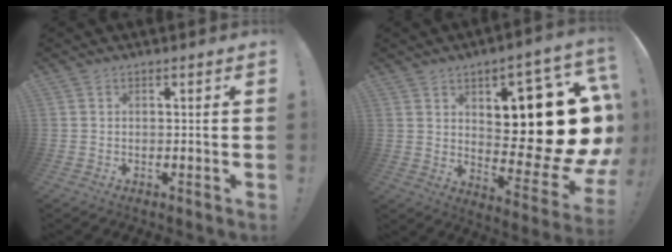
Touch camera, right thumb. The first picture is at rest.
{"total": 22.1, "force": [4.3, 9.2, 19.7], "torque": [-0.253, -0.045, 0.077]}